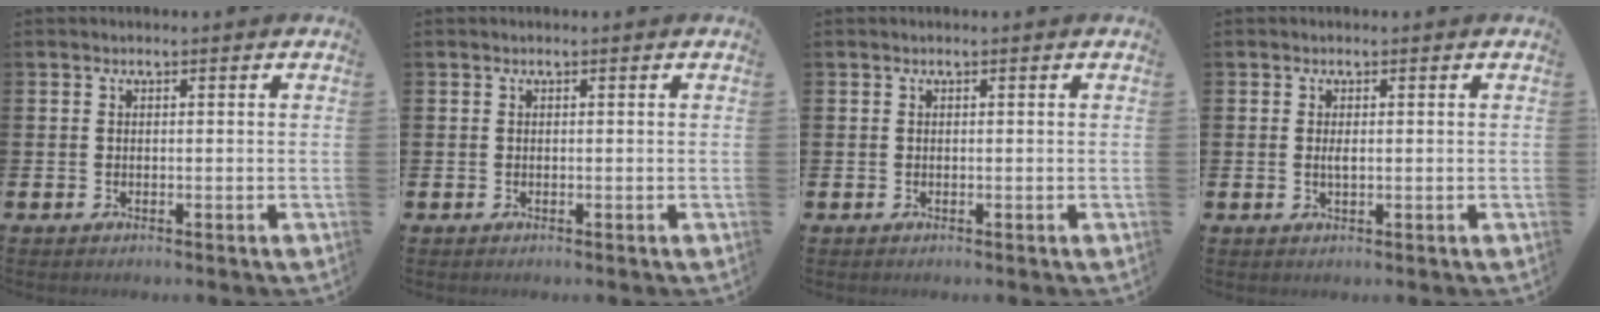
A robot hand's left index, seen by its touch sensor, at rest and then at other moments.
{"total": 0.0}
{"total": 0.0}
{"total": 1.1, "force": [0.1, 0.3, 1.0], "torque": [-0.020, 0.001, 0.002]}